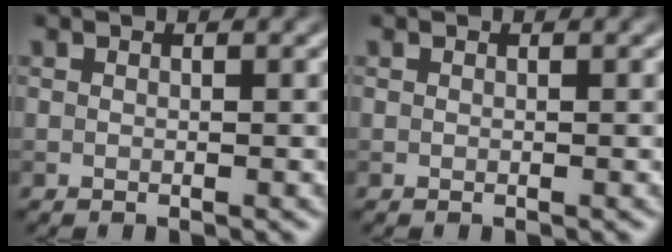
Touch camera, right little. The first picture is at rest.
{"total": 0.0}